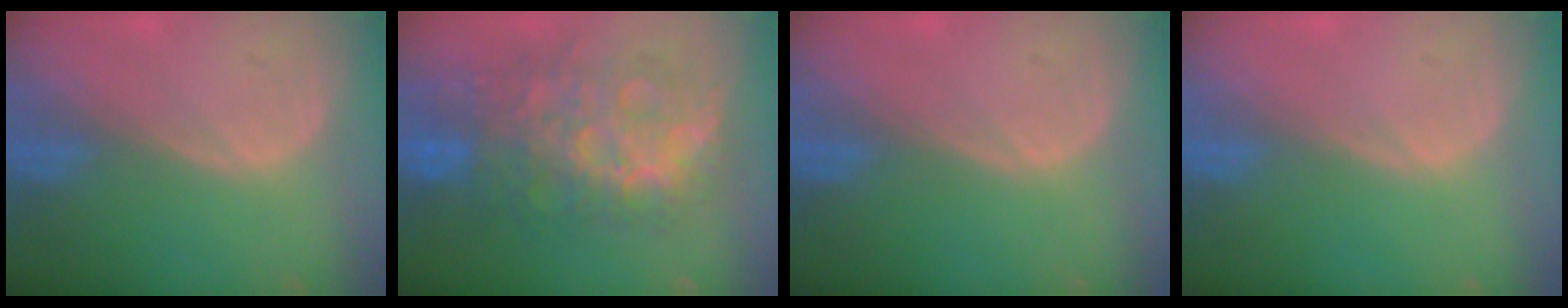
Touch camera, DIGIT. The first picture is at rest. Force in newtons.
{"total": 12.4, "press": 12.3, "slide": 1.2}
{"total": 0.0}
{"total": 0.0}